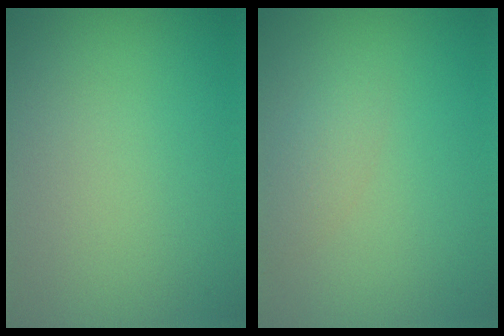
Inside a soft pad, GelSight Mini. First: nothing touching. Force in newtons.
{"total": 1.5, "press": 1.5, "slide": 0.1}